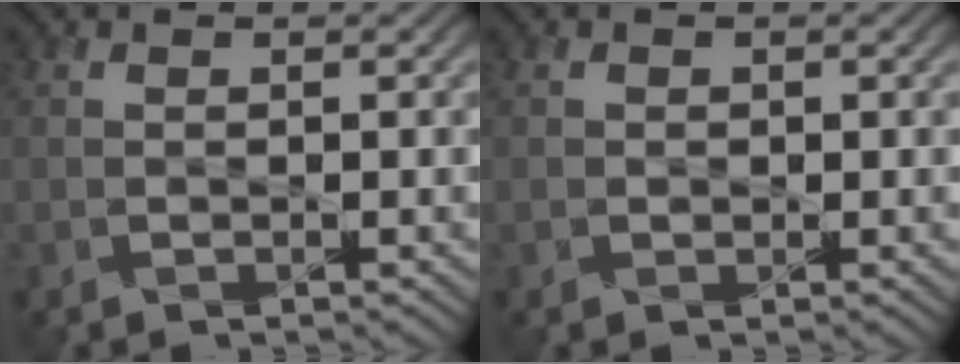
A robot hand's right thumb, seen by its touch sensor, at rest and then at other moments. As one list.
[{"total": 0.6, "force": [0.1, 0.6, 0.1], "torque": [-0.005, -0.005, 0.003]}]